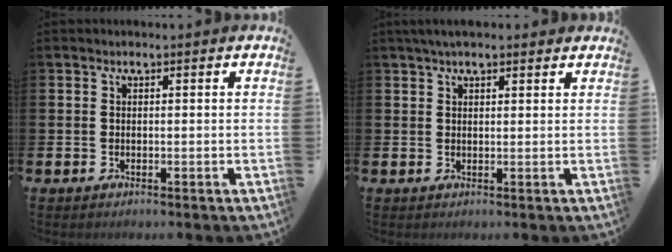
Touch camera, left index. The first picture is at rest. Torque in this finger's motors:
{"motor_torque": [0.23, -0.65, 0.83, 0.21]}